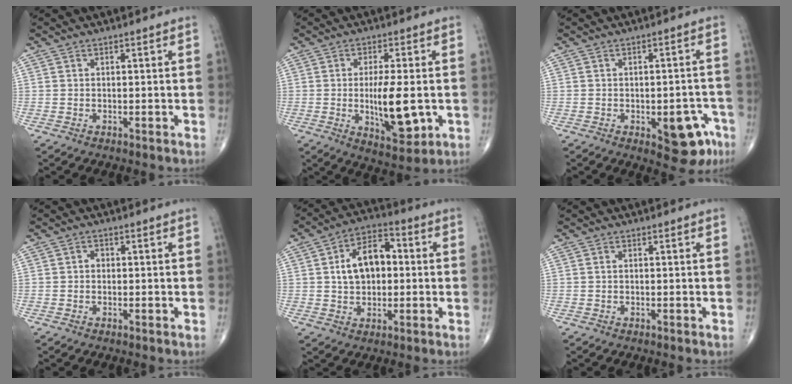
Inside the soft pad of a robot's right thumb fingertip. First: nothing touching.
{"total": 10.9, "force": [-1.3, 3.9, 10.1], "torque": [-0.160, -0.013, -0.009]}
{"total": 8.7, "force": [-3.8, 4.1, 6.7], "torque": [-0.051, 0.023, -0.036]}
{"total": 1.1, "force": [-0.1, 0.9, 0.6], "torque": [-0.003, 0.004, -0.005]}
{"total": 11.2, "force": [1.1, 7.1, 8.6], "torque": [-0.128, 0.022, 0.012]}
{"total": 0.0}